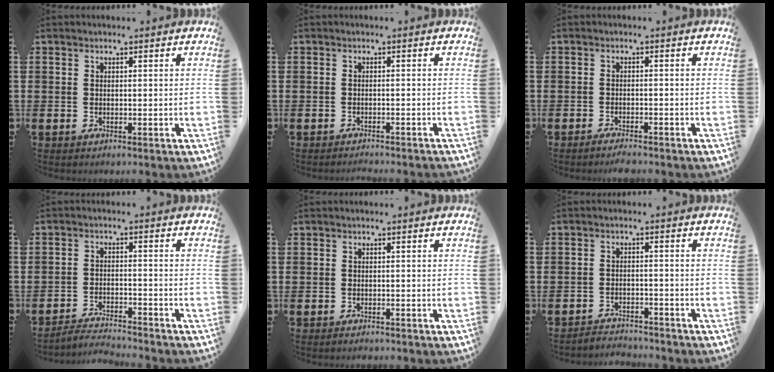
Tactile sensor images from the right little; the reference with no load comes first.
{"total": 1.0, "force": [-1.0, -0.2, 0.0], "torque": [0.000, 0.000, -0.020]}
{"total": 1.7, "force": [-1.6, 0.1, 0.6], "torque": [-0.011, 0.003, -0.032]}
{"total": 3.1, "force": [-3.1, -0.1, 0.1], "torque": [-0.004, 0.003, -0.065]}
{"total": 0.6, "force": [-0.6, 0.1, 0.0], "torque": [-0.003, -0.003, -0.012]}
{"total": 2.5, "force": [-2.5, 0.1, -0.4], "torque": [-0.001, 0.003, -0.056]}